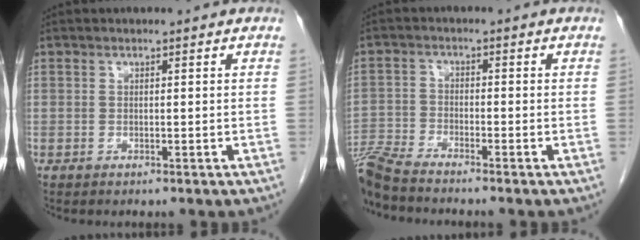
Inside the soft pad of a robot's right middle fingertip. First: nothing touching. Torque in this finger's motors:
{"motor_torque": [0.88, -1.26, 0.18, 0.08]}